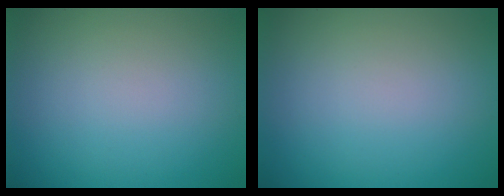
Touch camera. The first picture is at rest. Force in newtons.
{"total": 0.0}